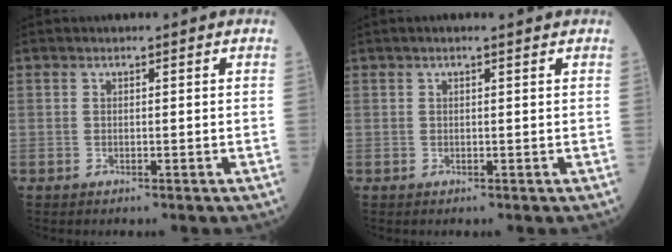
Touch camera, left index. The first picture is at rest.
{"total": 1.3, "force": [1.0, -0.1, 0.8], "torque": [-0.014, 0.010, 0.016]}